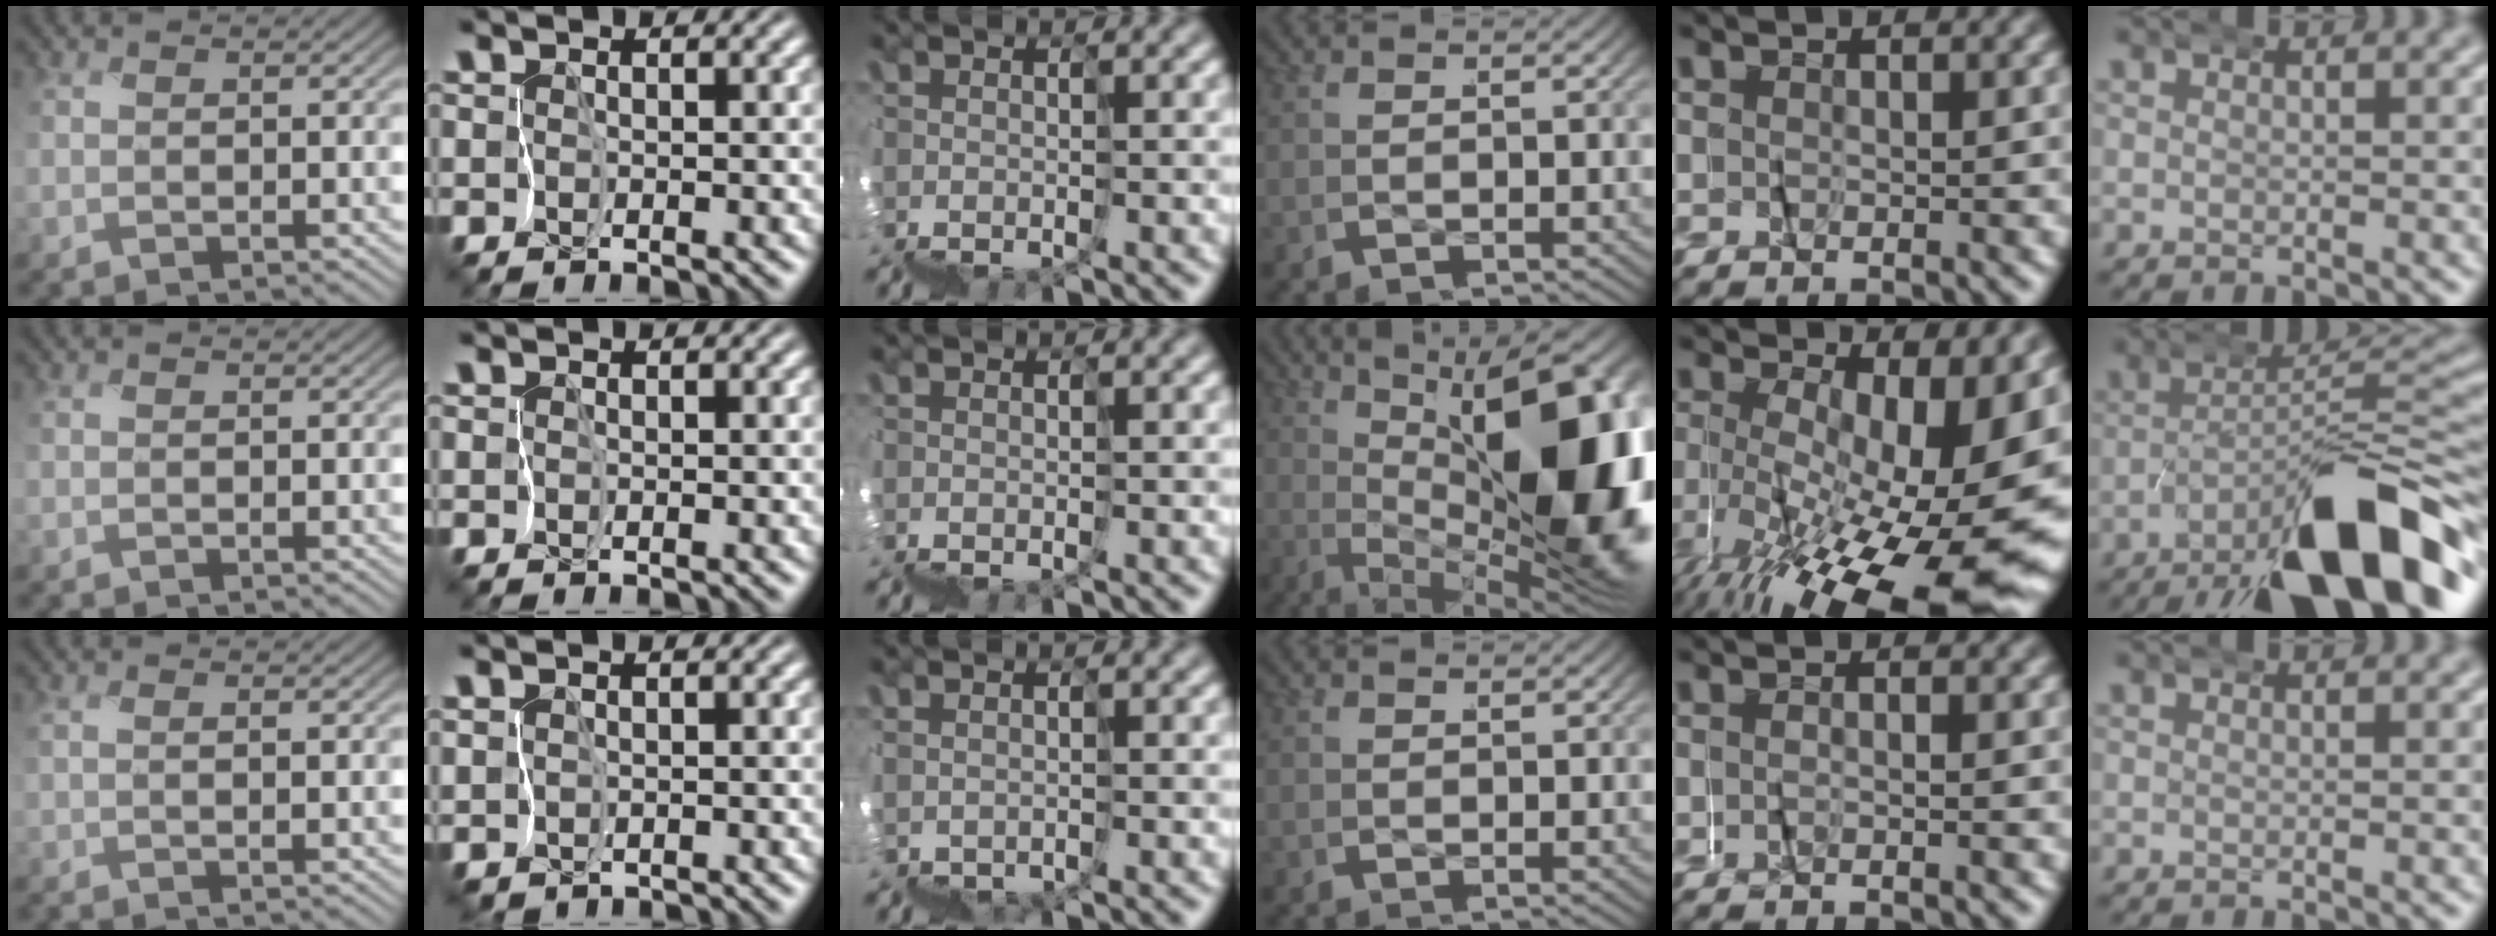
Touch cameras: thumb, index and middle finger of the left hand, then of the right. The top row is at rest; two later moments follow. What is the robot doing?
{"motion": "wrap", "object": "felt sheet"}